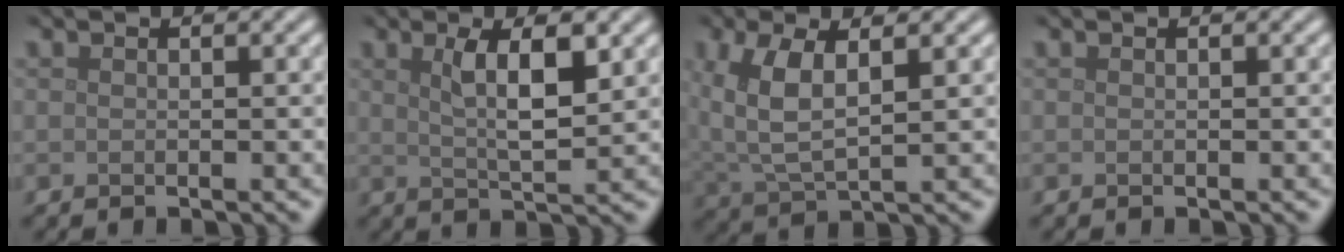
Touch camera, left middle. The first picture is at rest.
{"total": 4.7, "force": [1.7, 1.2, 4.2], "torque": [-0.073, -0.003, 0.031]}
{"total": 5.8, "force": [1.8, 2.7, 4.8], "torque": [-0.110, 0.005, 0.034]}
{"total": 0.0}